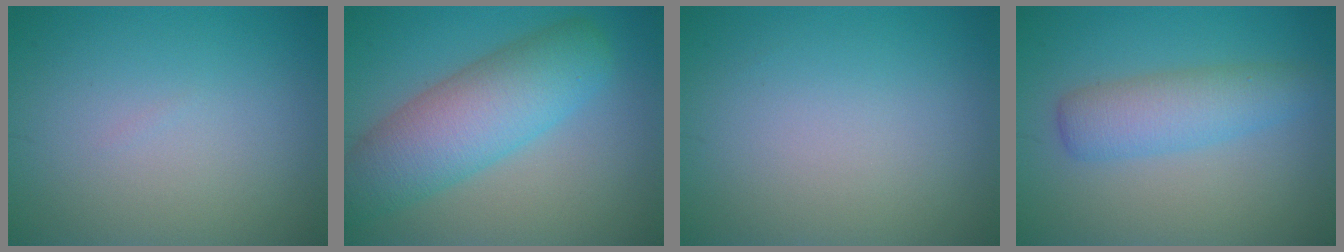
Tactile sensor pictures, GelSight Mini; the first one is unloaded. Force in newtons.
{"total": 7.7, "press": 7.7, "slide": 0.2}
{"total": 0.0}
{"total": 3.9, "press": 3.9, "slide": 0.1}